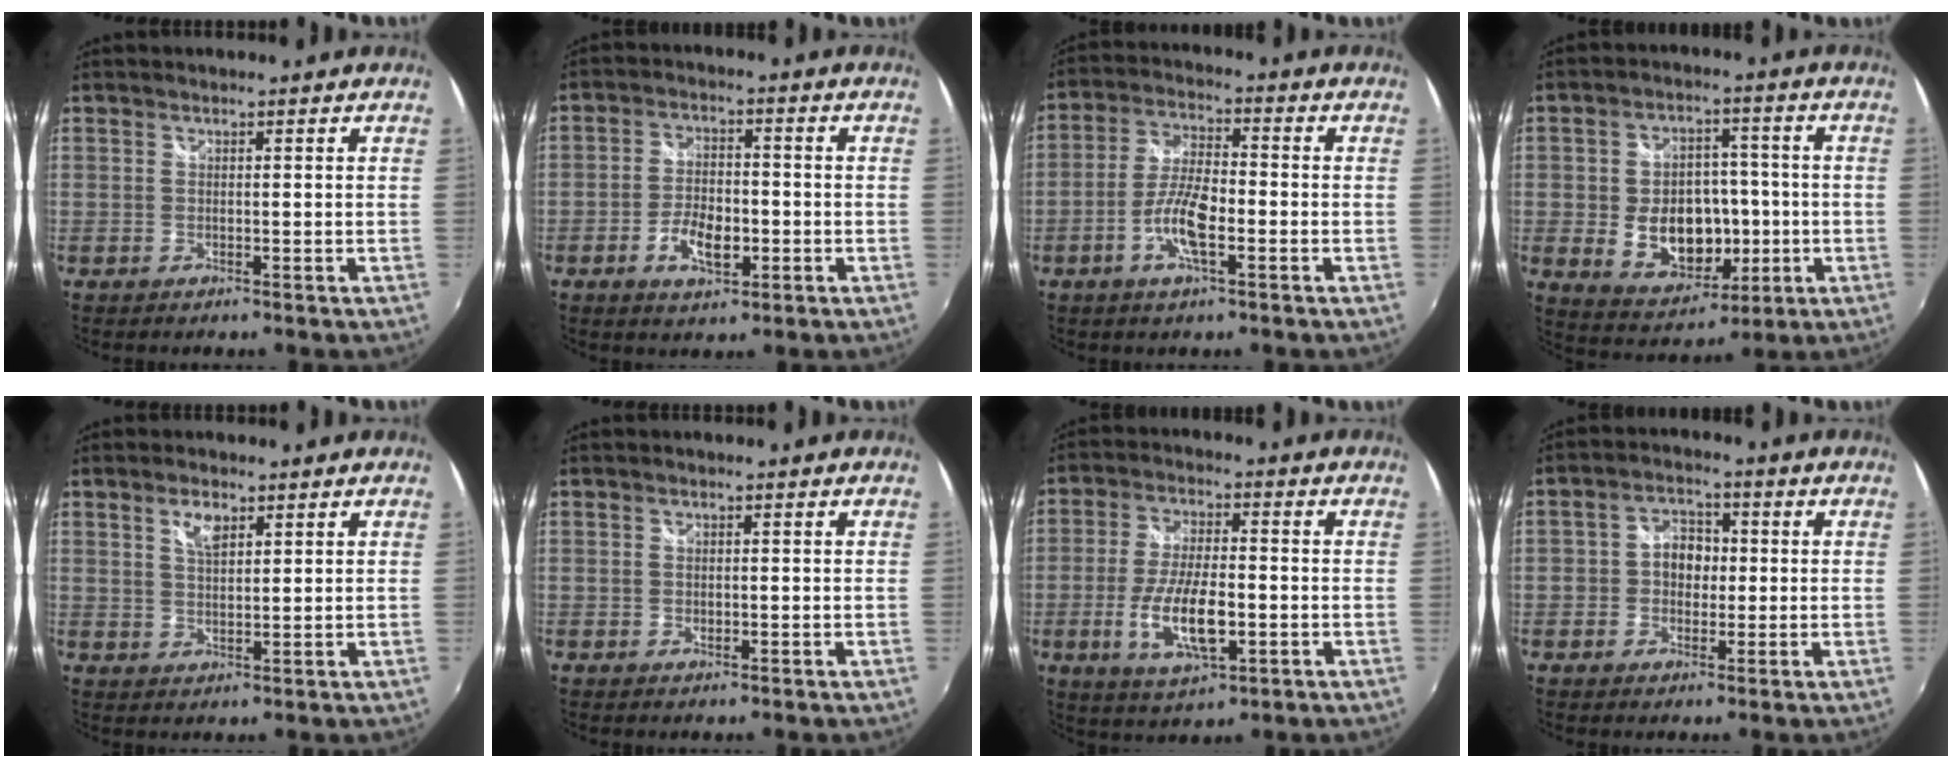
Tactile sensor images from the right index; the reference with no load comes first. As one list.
[{"total": 7.1, "force": [-2.7, 3.5, 5.6], "torque": [-0.116, 0.002, -0.044]}, {"total": 8.2, "force": [-3.1, 2.2, 7.3], "torque": [-0.150, 0.004, -0.062]}, {"total": 14.3, "force": [-2.5, 10.1, 9.8], "torque": [-0.205, 0.008, -0.018]}, {"total": 3.6, "force": [2.0, 1.6, 2.5], "torque": [-0.043, 0.002, 0.035]}, {"total": 0.8, "force": [-0.2, 0.6, 0.5], "torque": [-0.008, 0.000, -0.004]}, {"total": 11.6, "force": [-3.2, 4.1, 10.4], "torque": [-0.207, -0.010, -0.055]}, {"total": 5.4, "force": [-0.4, 4.5, 2.9], "torque": [-0.050, 0.016, -0.007]}]